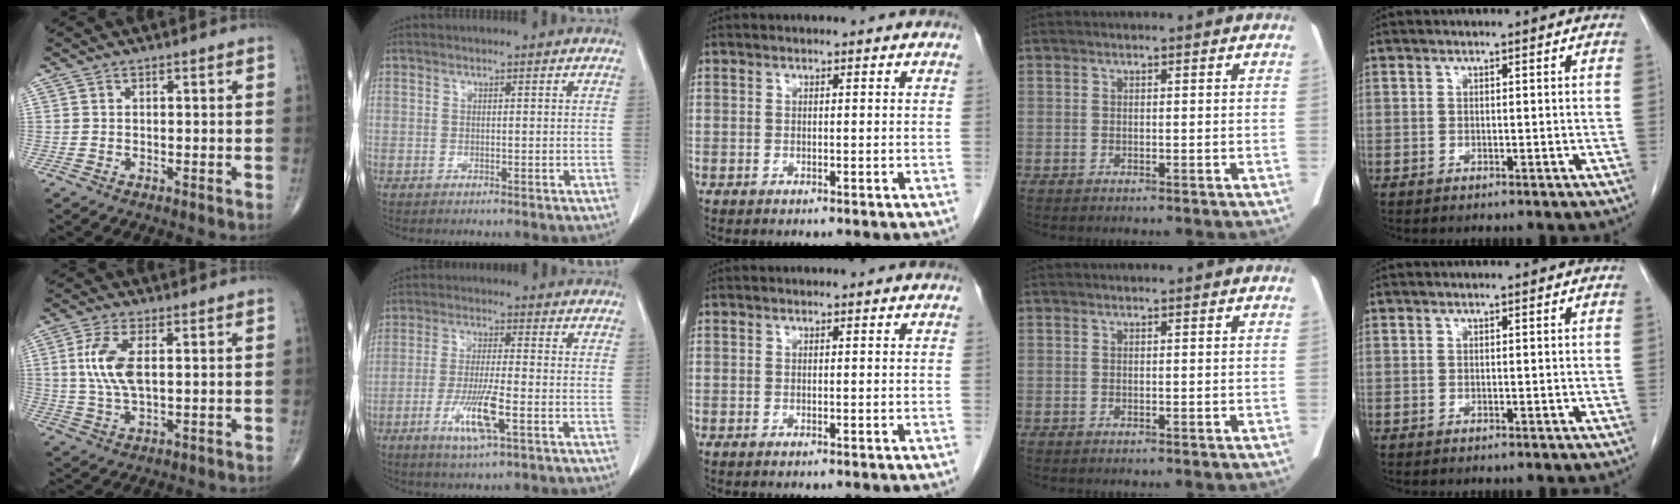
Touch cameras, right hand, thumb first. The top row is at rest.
{"thumb": {"total": 8.2, "force": [1.5, 3.4, 7.3], "torque": [-0.170, -0.002, 0.032]}, "index": {"total": 8.2, "force": [-3.2, 0.8, 7.5], "torque": [-0.147, -0.015, -0.056]}}